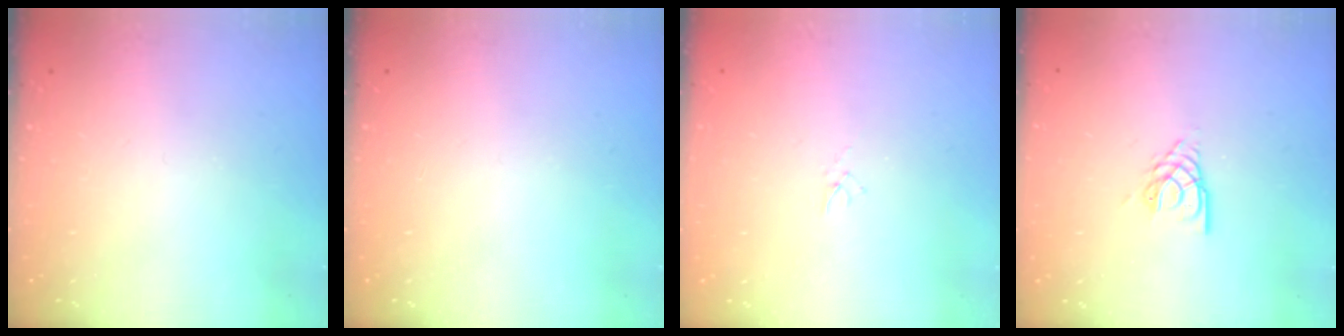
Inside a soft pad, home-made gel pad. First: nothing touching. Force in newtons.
{"total": 0.0}
{"total": 1.0, "press": 1.0, "slide": 0.3}
{"total": 3.5, "press": 3.5, "slide": 0.4}